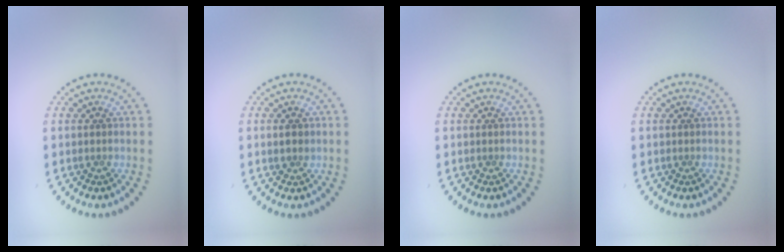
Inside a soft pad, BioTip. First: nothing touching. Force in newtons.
{"total": 1.3, "press": 1.3, "slide": 0.2}
{"total": 0.0}
{"total": 0.0}